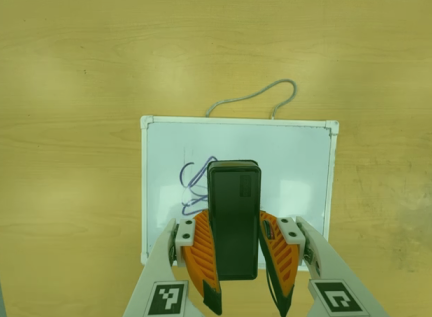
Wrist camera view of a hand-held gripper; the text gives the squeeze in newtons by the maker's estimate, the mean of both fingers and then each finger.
{"total": 7.5, "left": 6.5, "right": 8.4}